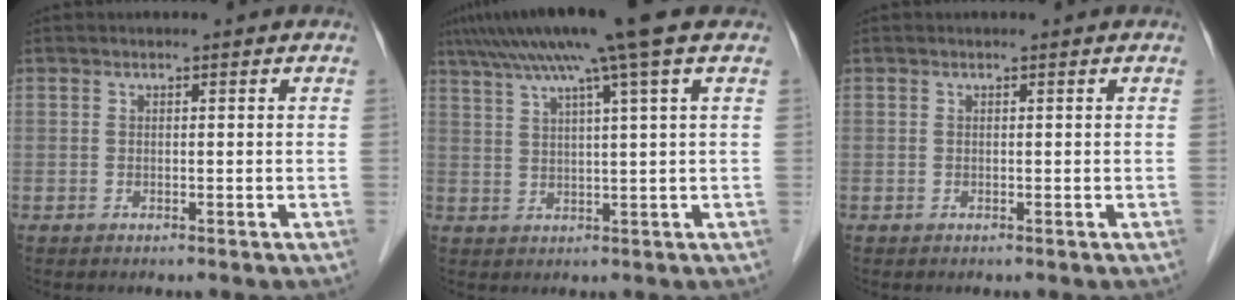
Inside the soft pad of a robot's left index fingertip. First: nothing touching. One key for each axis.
{"total": 11.2, "fx": 7.7, "fy": -1.5, "fz": 8.0, "tx": -0.132, "ty": 0.028, "tz": 0.112}
{"total": 0.0}